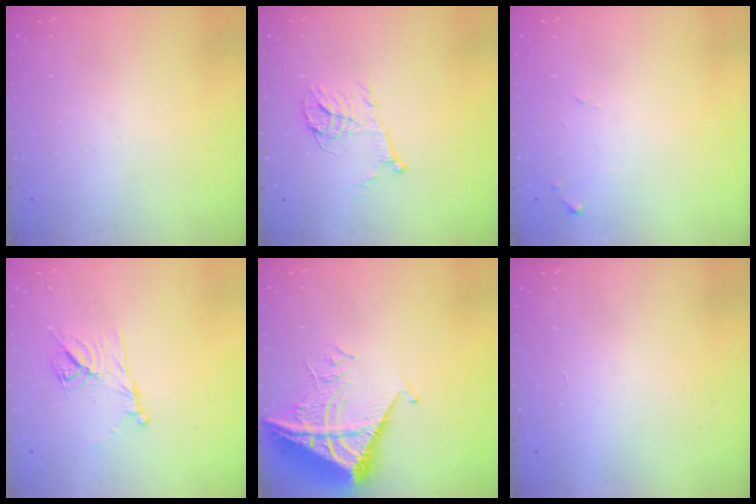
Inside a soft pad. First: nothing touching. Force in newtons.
{"total": 10.4, "press": 10.4, "slide": 0.6}
{"total": 5.4, "press": 5.4, "slide": 0.4}
{"total": 9.9, "press": 9.8, "slide": 1.2}
{"total": 8.5, "press": 8.5, "slide": 0.8}
{"total": 1.7, "press": 1.7, "slide": 0.1}